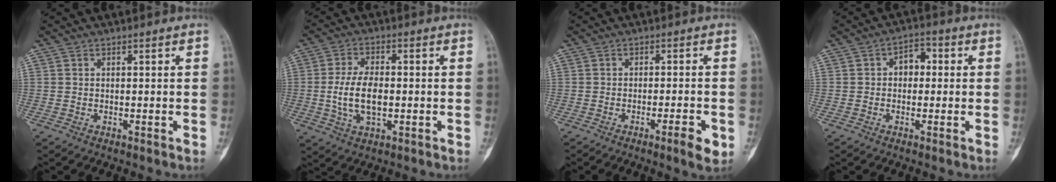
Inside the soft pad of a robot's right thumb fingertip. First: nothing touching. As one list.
[{"total": 8.9, "force": [-0.9, 4.7, 7.5], "torque": [-0.139, 0.005, -0.016]}, {"total": 4.5, "force": [-2.0, 0.8, 4.0], "torque": [-0.060, 0.004, -0.029]}, {"total": 4.6, "force": [0.4, 3.3, 3.2], "torque": [-0.028, 0.017, -0.004]}]